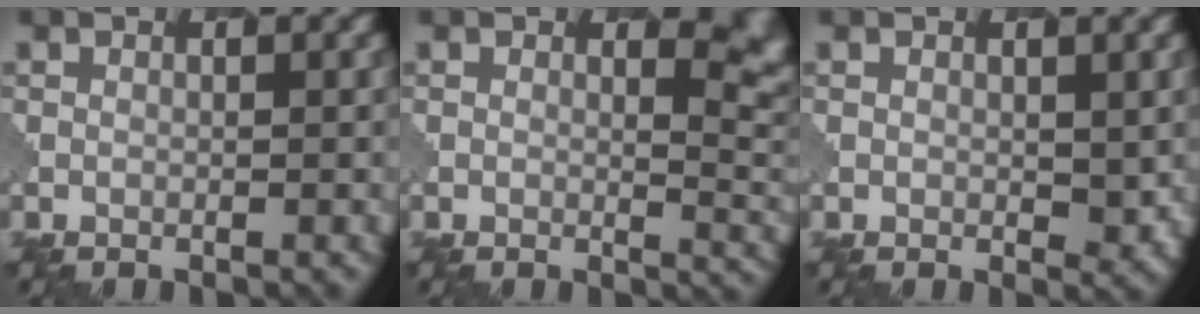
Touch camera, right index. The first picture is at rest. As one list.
[{"total": 5.0, "force": [1.8, 2.6, 3.8], "torque": [-0.032, -0.011, 0.028]}, {"total": 2.1, "force": [0.4, 1.3, 1.5], "torque": [-0.021, -0.006, 0.010]}]